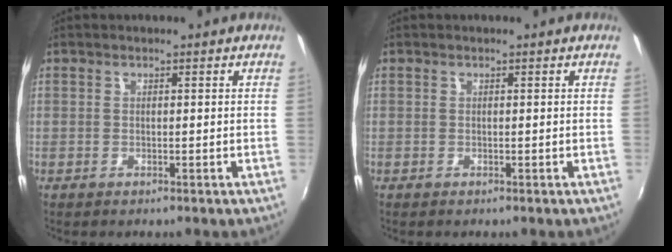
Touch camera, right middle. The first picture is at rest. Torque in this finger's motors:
{"motor_torque": [0.06, -0.20, 0.04, 0.00]}